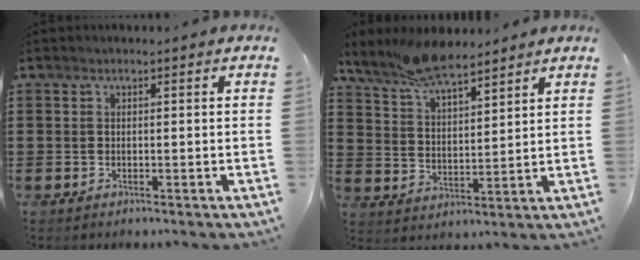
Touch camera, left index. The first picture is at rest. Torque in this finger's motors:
{"motor_torque": [-0.74, -0.31, -0.23, -0.03]}